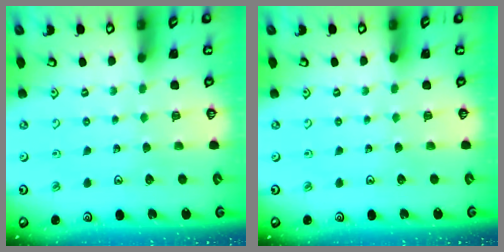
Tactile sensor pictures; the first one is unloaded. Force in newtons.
{"total": 0.0}